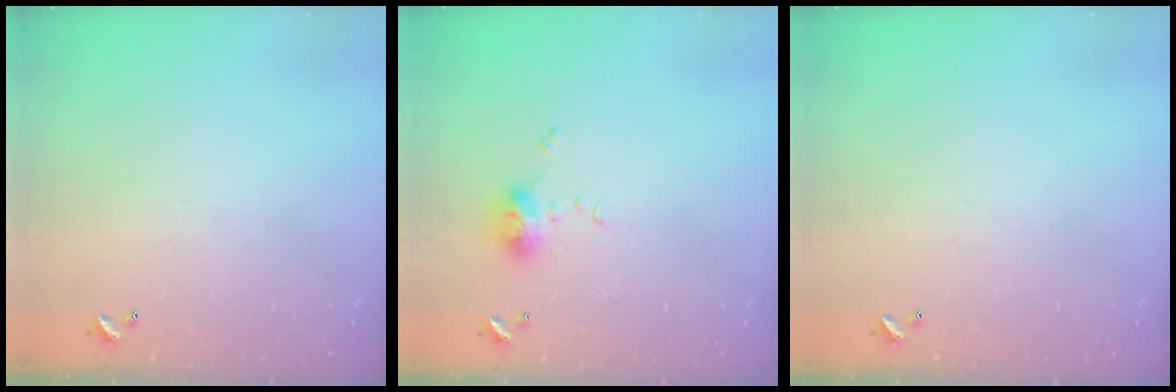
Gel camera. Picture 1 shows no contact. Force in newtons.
{"total": 6.2, "press": 6.2, "slide": 0.7}
{"total": 0.0}